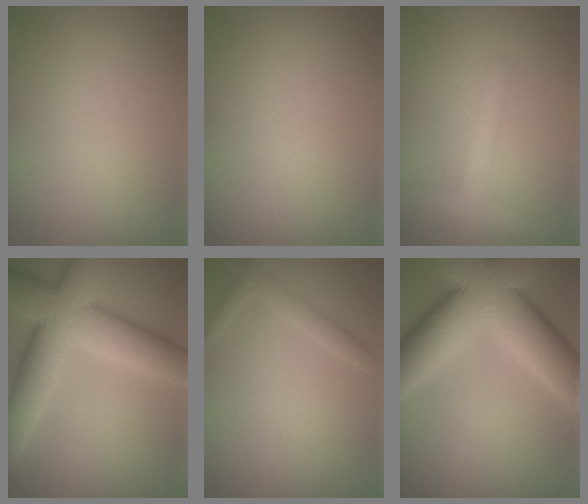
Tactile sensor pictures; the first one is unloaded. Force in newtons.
{"total": 0.0}
{"total": 2.6, "press": 2.6, "slide": 0.1}
{"total": 10.9, "press": 10.9, "slide": 0.5}
{"total": 1.5, "press": 1.5, "slide": 0.1}
{"total": 13.6, "press": 13.5, "slide": 1.0}